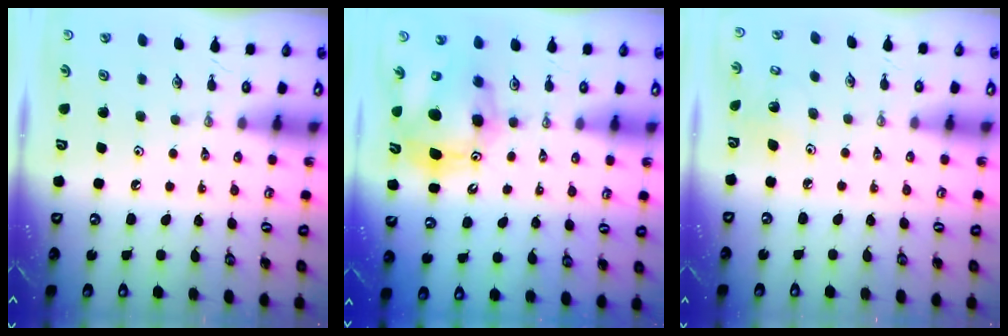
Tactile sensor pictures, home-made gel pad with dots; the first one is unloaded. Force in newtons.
{"total": 12.4, "press": 12.2, "slide": 2.4}
{"total": 4.0, "press": 4.0, "slide": 0.3}